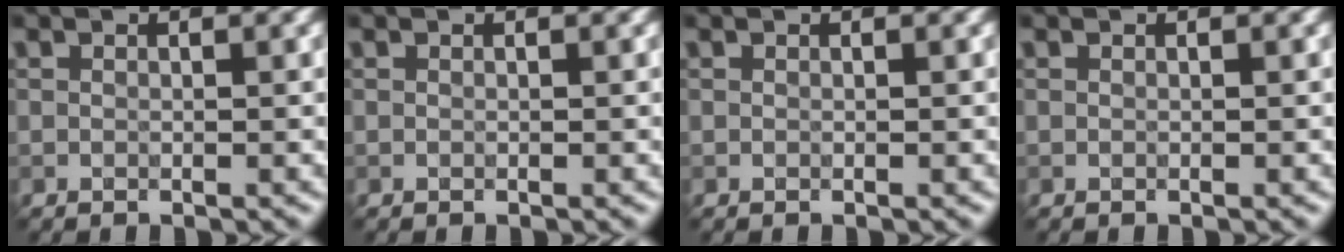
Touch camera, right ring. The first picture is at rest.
{"total": 0.0}
{"total": 0.0}
{"total": 0.0}